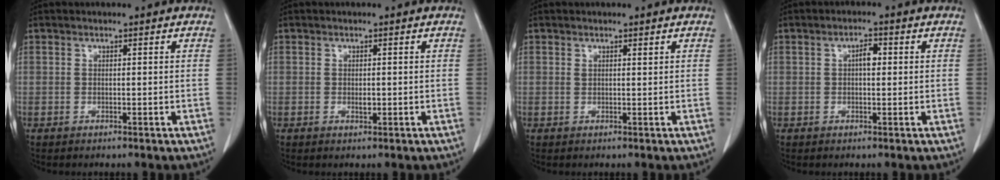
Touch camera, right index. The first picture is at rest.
{"total": 0.9, "force": [-0.1, 0.4, 0.8], "torque": [-0.013, -0.001, 0.000]}
{"total": 0.6, "force": [0.5, 0.1, 0.4], "torque": [-0.009, -0.004, 0.008]}
{"total": 2.3, "force": [0.3, 0.9, 2.0], "torque": [-0.033, 0.005, 0.004]}